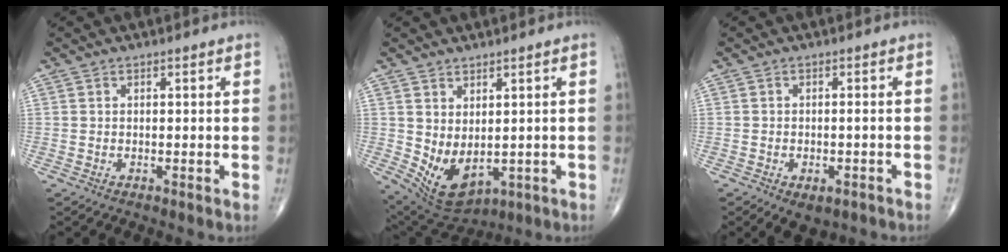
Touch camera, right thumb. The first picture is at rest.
{"total": 8.9, "force": [-0.3, 5.3, 7.2], "torque": [-0.112, -0.011, 0.025]}
{"total": 5.1, "force": [-2.9, 2.7, 3.3], "torque": [-0.039, 0.016, -0.035]}